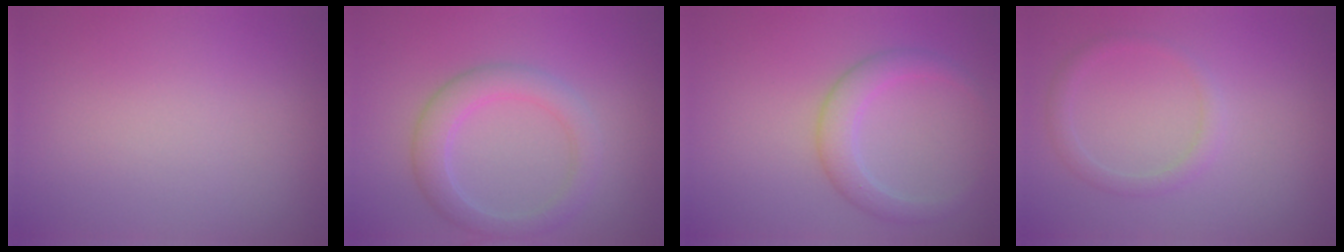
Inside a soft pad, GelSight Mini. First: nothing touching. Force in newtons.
{"total": 3.6, "press": 3.6, "slide": 0.1}
{"total": 2.9, "press": 2.9, "slide": 0.3}
{"total": 1.5, "press": 1.5, "slide": 0.1}